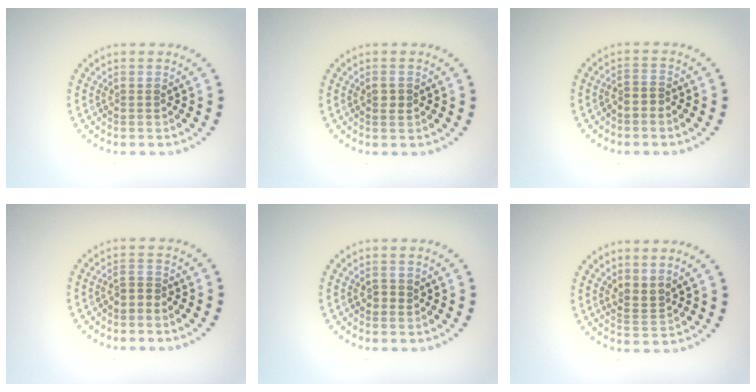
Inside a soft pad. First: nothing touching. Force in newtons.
{"total": 1.0, "press": 1.0, "slide": 0.2}
{"total": 1.7, "press": 1.4, "slide": 1.0}
{"total": 1.0, "press": 0.8, "slide": 0.7}
{"total": 1.1, "press": 1.0, "slide": 0.5}
{"total": 2.1, "press": 1.5, "slide": 1.4}